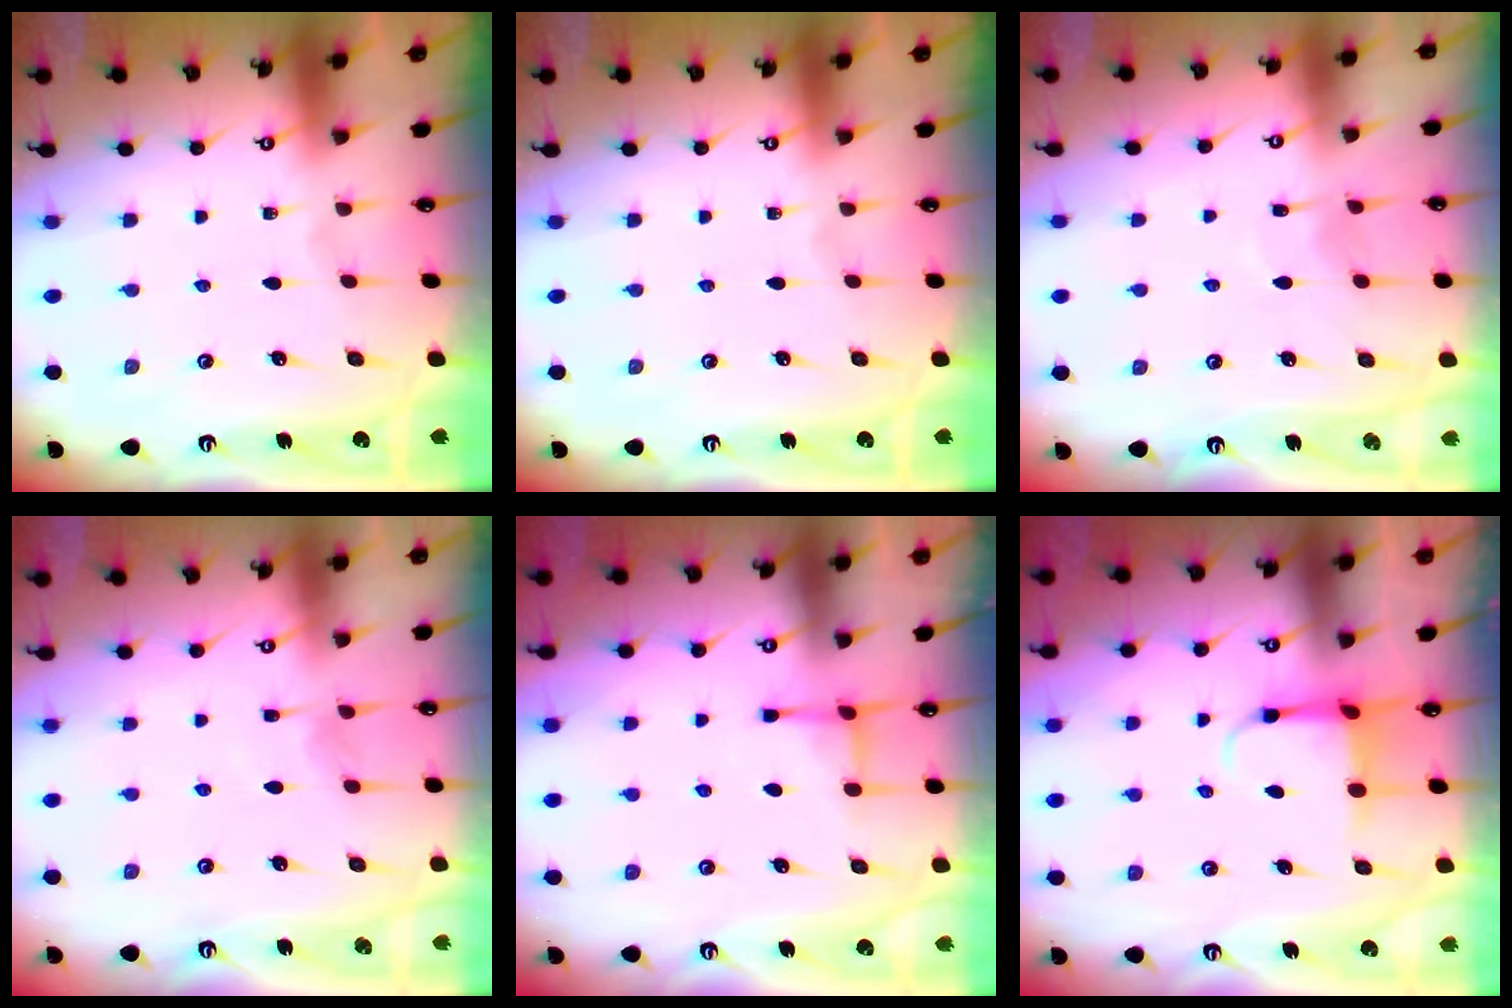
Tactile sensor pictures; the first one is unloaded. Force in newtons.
{"total": 0.0}
{"total": 6.3, "press": 6.2, "slide": 0.6}
{"total": 4.7, "press": 4.6, "slide": 0.6}
{"total": 3.6, "press": 3.5, "slide": 0.7}
{"total": 4.2, "press": 4.1, "slide": 1.0}